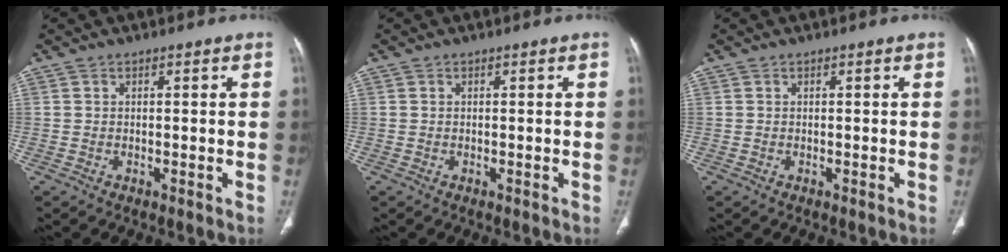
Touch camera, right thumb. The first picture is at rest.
{"total": 0.0}
{"total": 0.0}